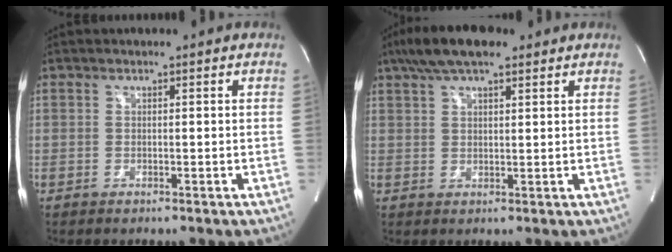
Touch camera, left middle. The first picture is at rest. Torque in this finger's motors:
{"motor_torque": [0.76, -0.37, 0.07, 0.08]}